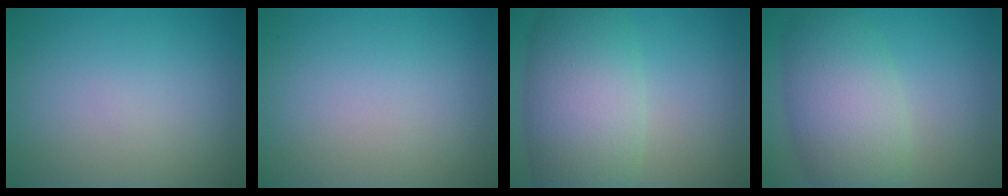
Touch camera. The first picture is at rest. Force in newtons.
{"total": 0.0}
{"total": 8.6, "press": 8.6, "slide": 0.6}
{"total": 7.1, "press": 7.1, "slide": 0.3}